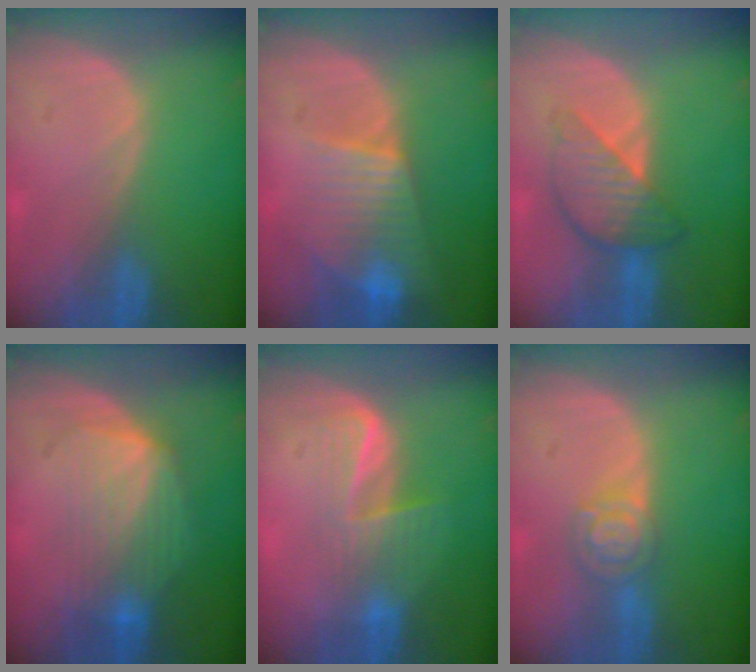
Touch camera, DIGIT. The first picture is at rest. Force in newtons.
{"total": 7.5, "press": 7.0, "slide": 2.8}
{"total": 6.0, "press": 6.0, "slide": 0.4}
{"total": 7.3, "press": 7.2, "slide": 1.3}
{"total": 5.9, "press": 5.4, "slide": 2.3}
{"total": 5.1, "press": 4.4, "slide": 2.5}